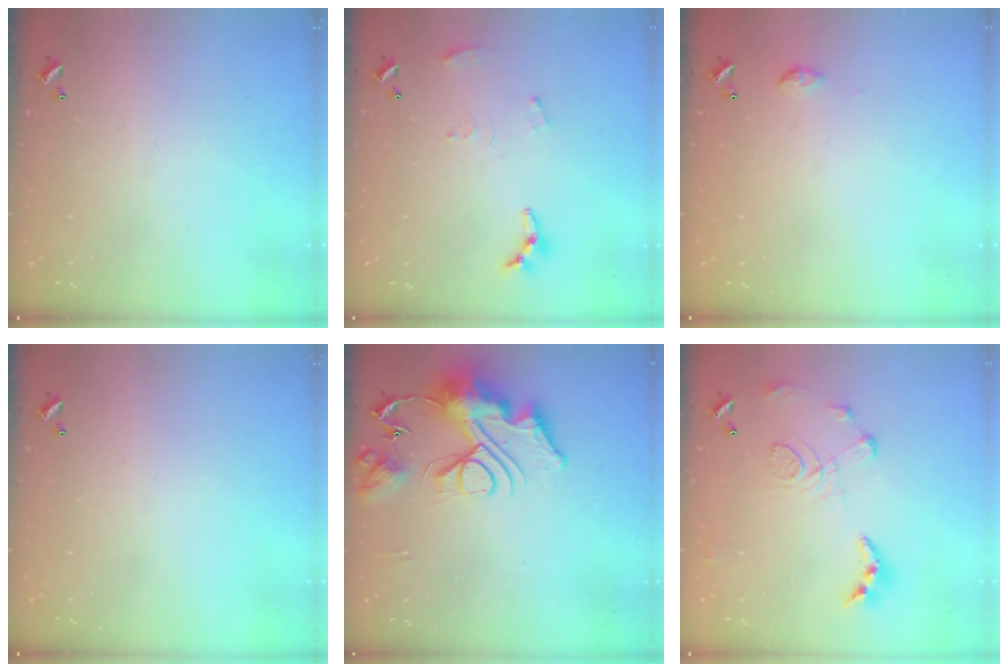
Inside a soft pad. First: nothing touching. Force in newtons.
{"total": 6.2, "press": 6.2, "slide": 0.5}
{"total": 3.4, "press": 3.4, "slide": 0.5}
{"total": 0.0}
{"total": 17.1, "press": 17.1, "slide": 1.7}
{"total": 11.4, "press": 11.3, "slide": 1.0}